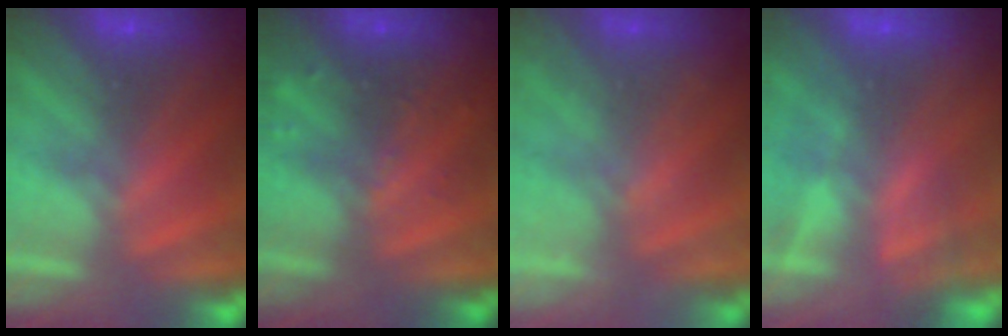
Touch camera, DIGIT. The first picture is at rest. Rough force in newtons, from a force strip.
{"total": 2.7}
{"total": 2.1}
{"total": 3.0}